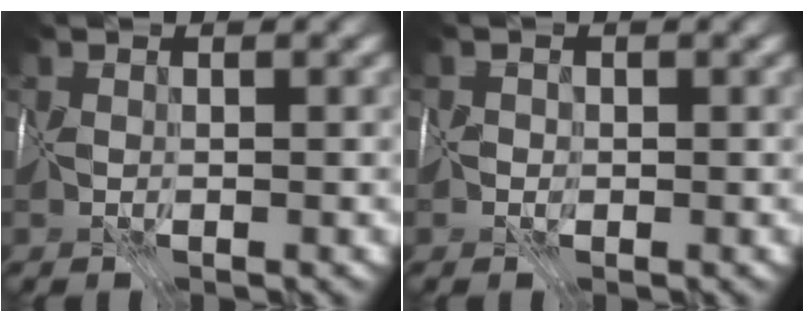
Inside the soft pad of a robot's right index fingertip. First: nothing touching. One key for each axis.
{"total": 0.7, "fx": -0.3, "fy": 0.3, "fz": -0.6, "tx": 0.026, "ty": 0.009, "tz": -0.013}